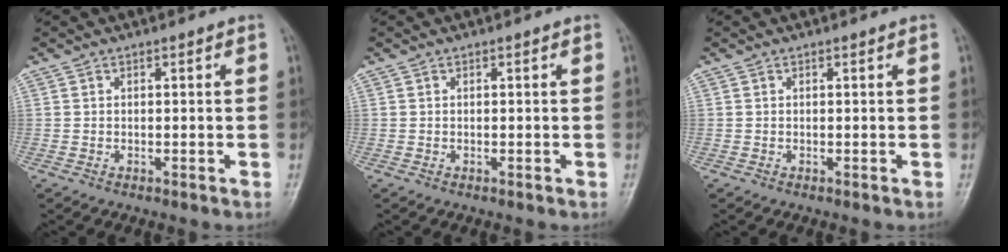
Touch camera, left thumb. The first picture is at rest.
{"total": 0.0}
{"total": 0.0}